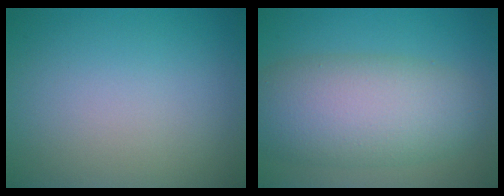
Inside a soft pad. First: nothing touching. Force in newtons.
{"total": 8.6, "press": 8.6, "slide": 0.2}